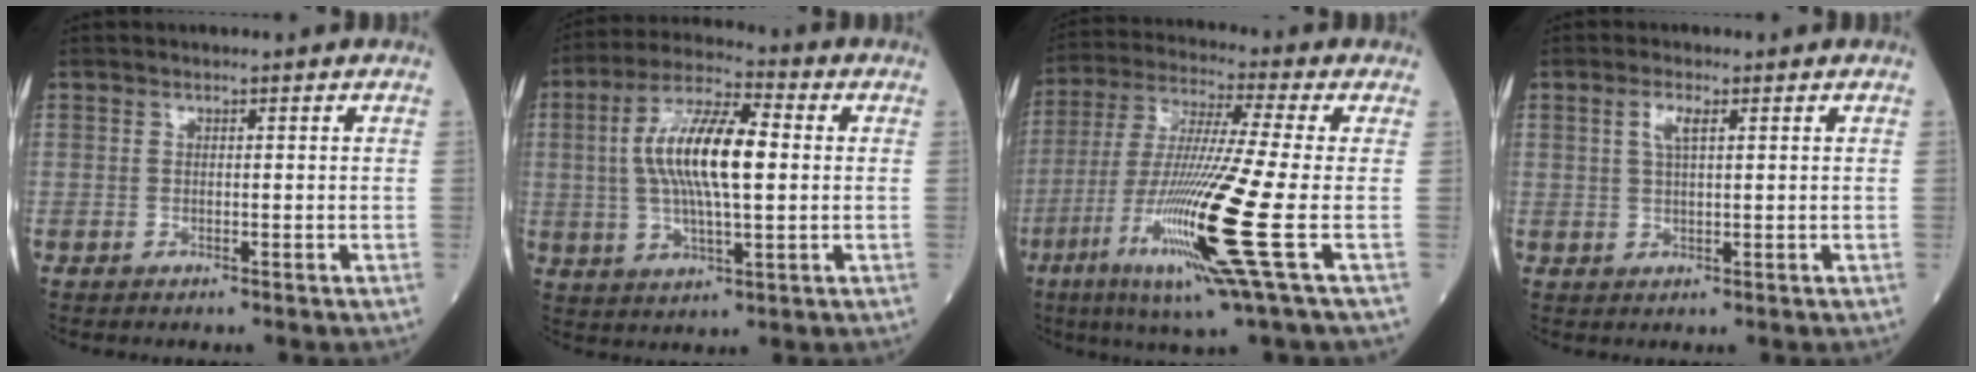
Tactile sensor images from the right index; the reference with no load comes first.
{"total": 13.3, "force": [1.2, 3.4, 12.8], "torque": [-0.249, 0.018, 0.019]}
{"total": 17.6, "force": [-5.6, -1.3, 16.6], "torque": [-0.344, -0.036, -0.115]}
{"total": 2.7, "force": [1.1, 0.6, 2.4], "torque": [-0.053, 0.004, 0.022]}